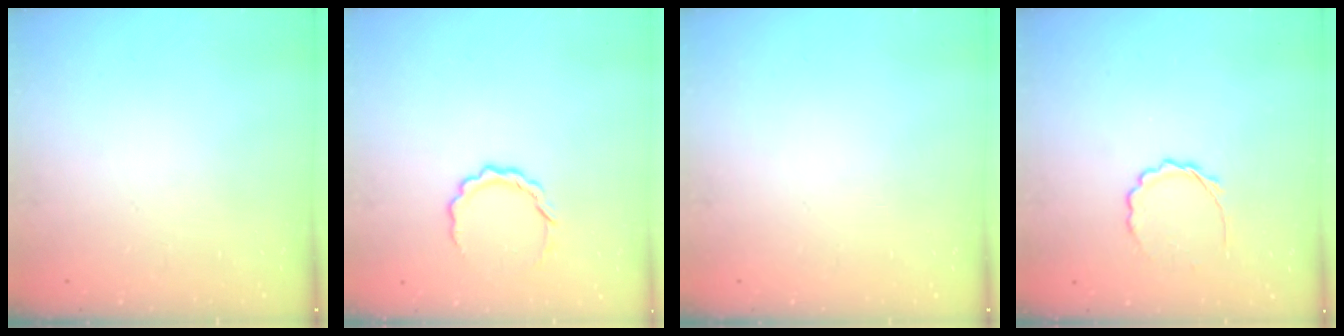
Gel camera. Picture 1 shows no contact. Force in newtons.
{"total": 5.3, "press": 5.2, "slide": 0.2}
{"total": 0.0}
{"total": 3.1, "press": 2.9, "slide": 1.1}